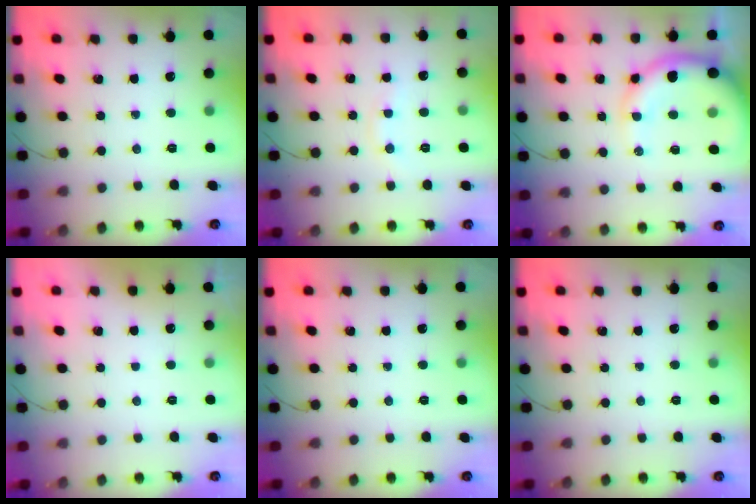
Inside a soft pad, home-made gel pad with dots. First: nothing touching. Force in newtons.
{"total": 4.1, "press": 3.9, "slide": 1.3}
{"total": 13.1, "press": 12.8, "slide": 2.6}
{"total": 3.0, "press": 3.0, "slide": 0.1}
{"total": 0.0}
{"total": 0.0}